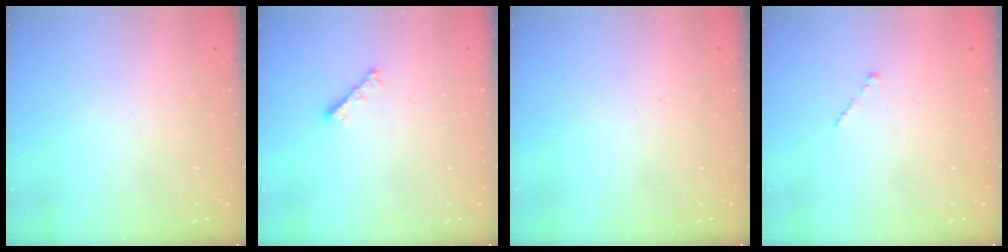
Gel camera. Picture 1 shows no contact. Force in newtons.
{"total": 2.8, "press": 2.7, "slide": 0.6}
{"total": 0.0}
{"total": 0.0}